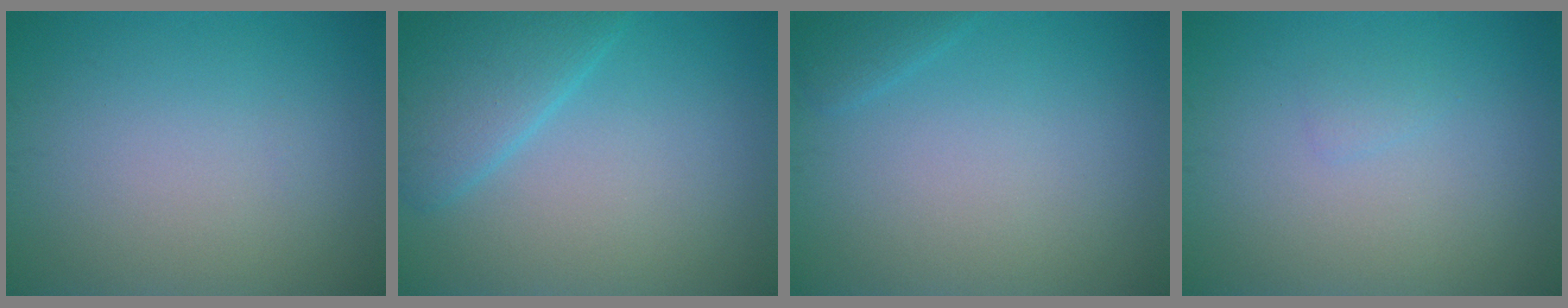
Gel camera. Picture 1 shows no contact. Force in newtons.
{"total": 4.3, "press": 4.3, "slide": 0.2}
{"total": 1.1, "press": 1.1, "slide": 0.1}
{"total": 0.6, "press": 0.6, "slide": 0.0}